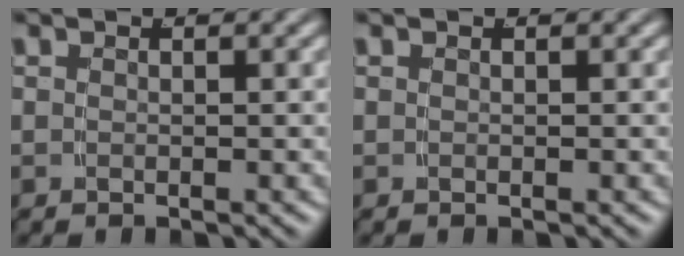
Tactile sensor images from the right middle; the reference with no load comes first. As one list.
[{"total": 0.0}]